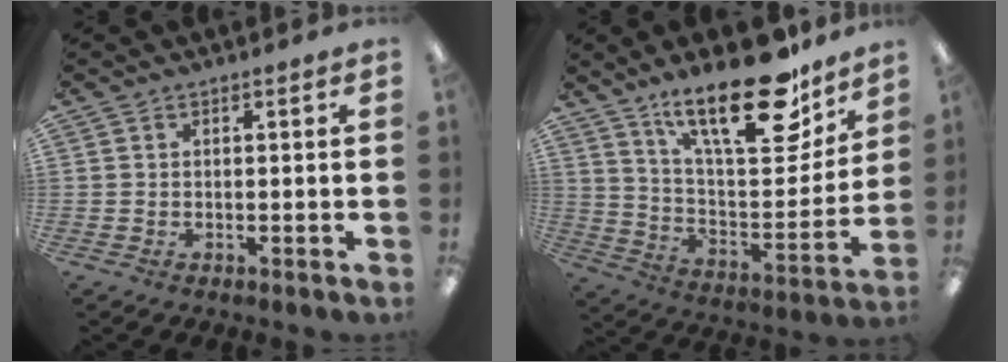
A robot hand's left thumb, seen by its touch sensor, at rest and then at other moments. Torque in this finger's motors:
{"motor_torque": [1.10, 0.03, 1.44, -1.33, 0.41]}